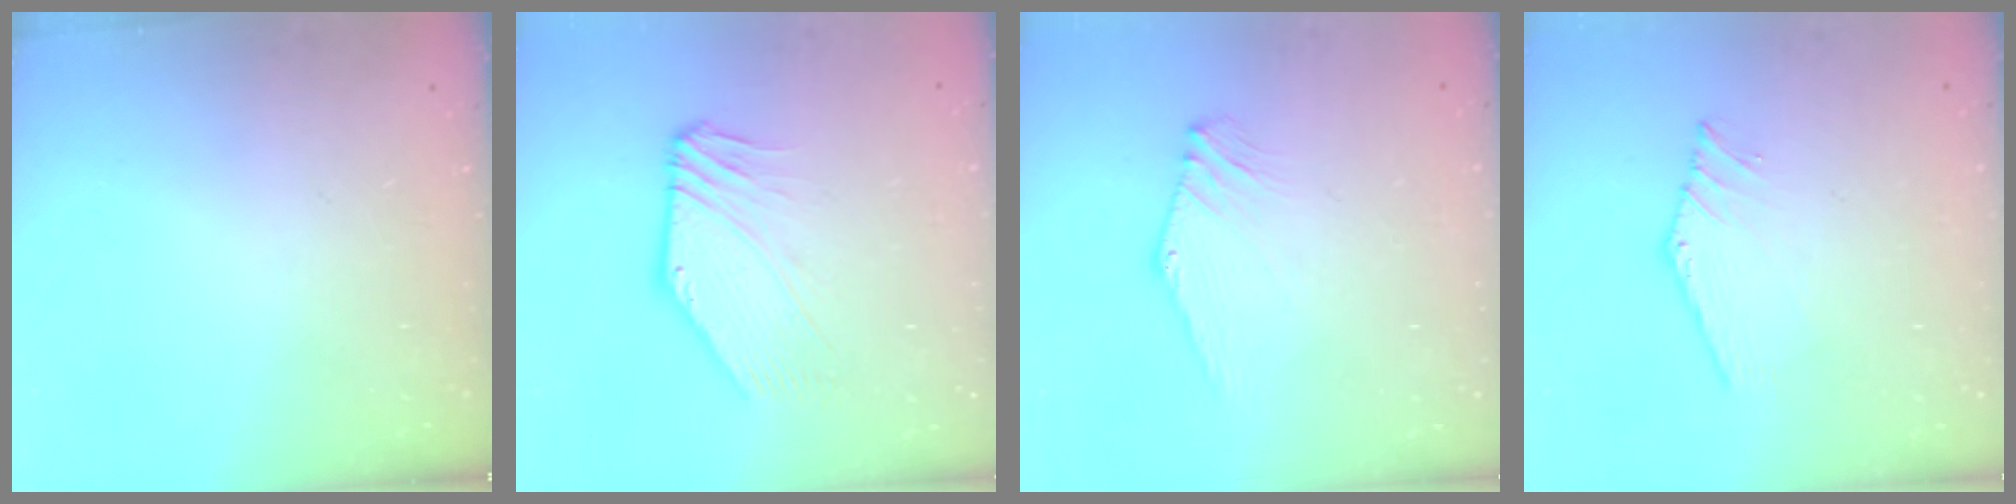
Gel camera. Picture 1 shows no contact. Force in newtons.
{"total": 0.6, "press": 0.4, "slide": 0.4}
{"total": 0.6, "press": 0.5, "slide": 0.3}
{"total": 0.0}